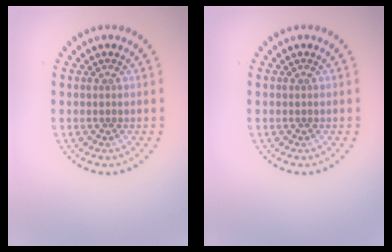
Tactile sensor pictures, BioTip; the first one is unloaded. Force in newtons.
{"total": 0.0}